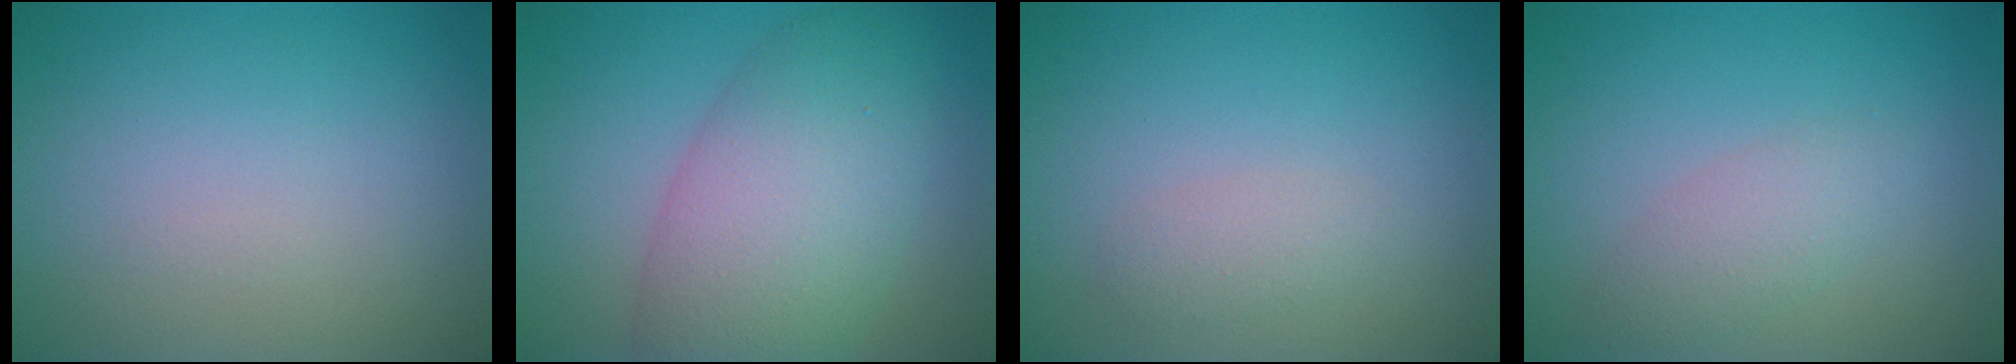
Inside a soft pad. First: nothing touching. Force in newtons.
{"total": 8.4, "press": 8.4, "slide": 0.2}
{"total": 1.5, "press": 1.5, "slide": 0.1}
{"total": 2.3, "press": 2.3, "slide": 0.1}